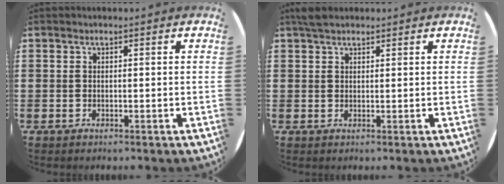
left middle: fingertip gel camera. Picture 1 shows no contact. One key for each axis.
{"total": 2.0, "fx": 1.7, "fy": 0.8, "fz": 0.6, "tx": -0.007, "ty": 0.003, "tz": 0.031}